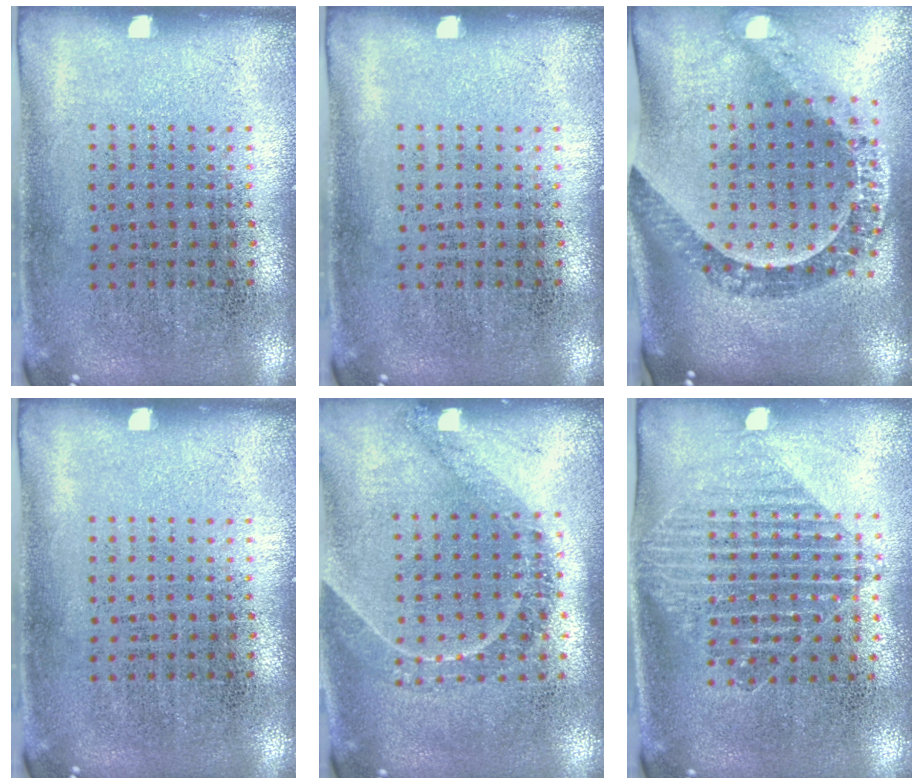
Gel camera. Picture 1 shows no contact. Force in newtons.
{"total": 0.0}
{"total": 1.8, "press": 1.6, "slide": 0.8}
{"total": 0.0}
{"total": 1.3, "press": 1.1, "slide": 0.7}
{"total": 1.5, "press": 1.3, "slide": 0.8}